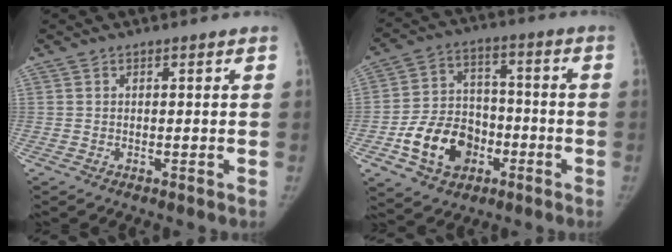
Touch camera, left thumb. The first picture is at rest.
{"total": 14.4, "force": [-5.5, 10.9, 7.6], "torque": [-0.098, 0.034, -0.091]}